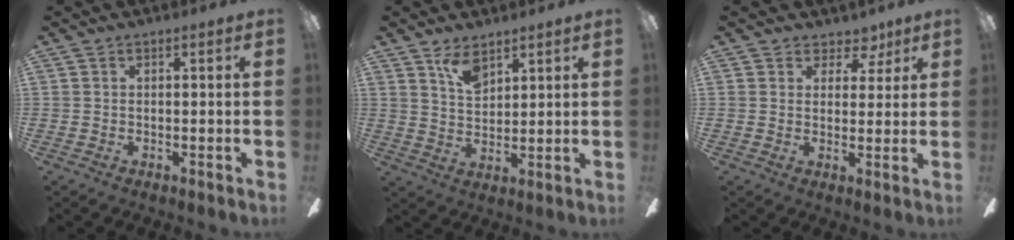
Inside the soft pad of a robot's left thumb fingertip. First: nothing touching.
{"total": 6.7, "force": [4.9, 3.3, 3.0], "torque": [-0.048, -0.019, 0.088]}
{"total": 5.2, "force": [3.4, 3.9, 1.1], "torque": [-0.006, -0.017, 0.057]}